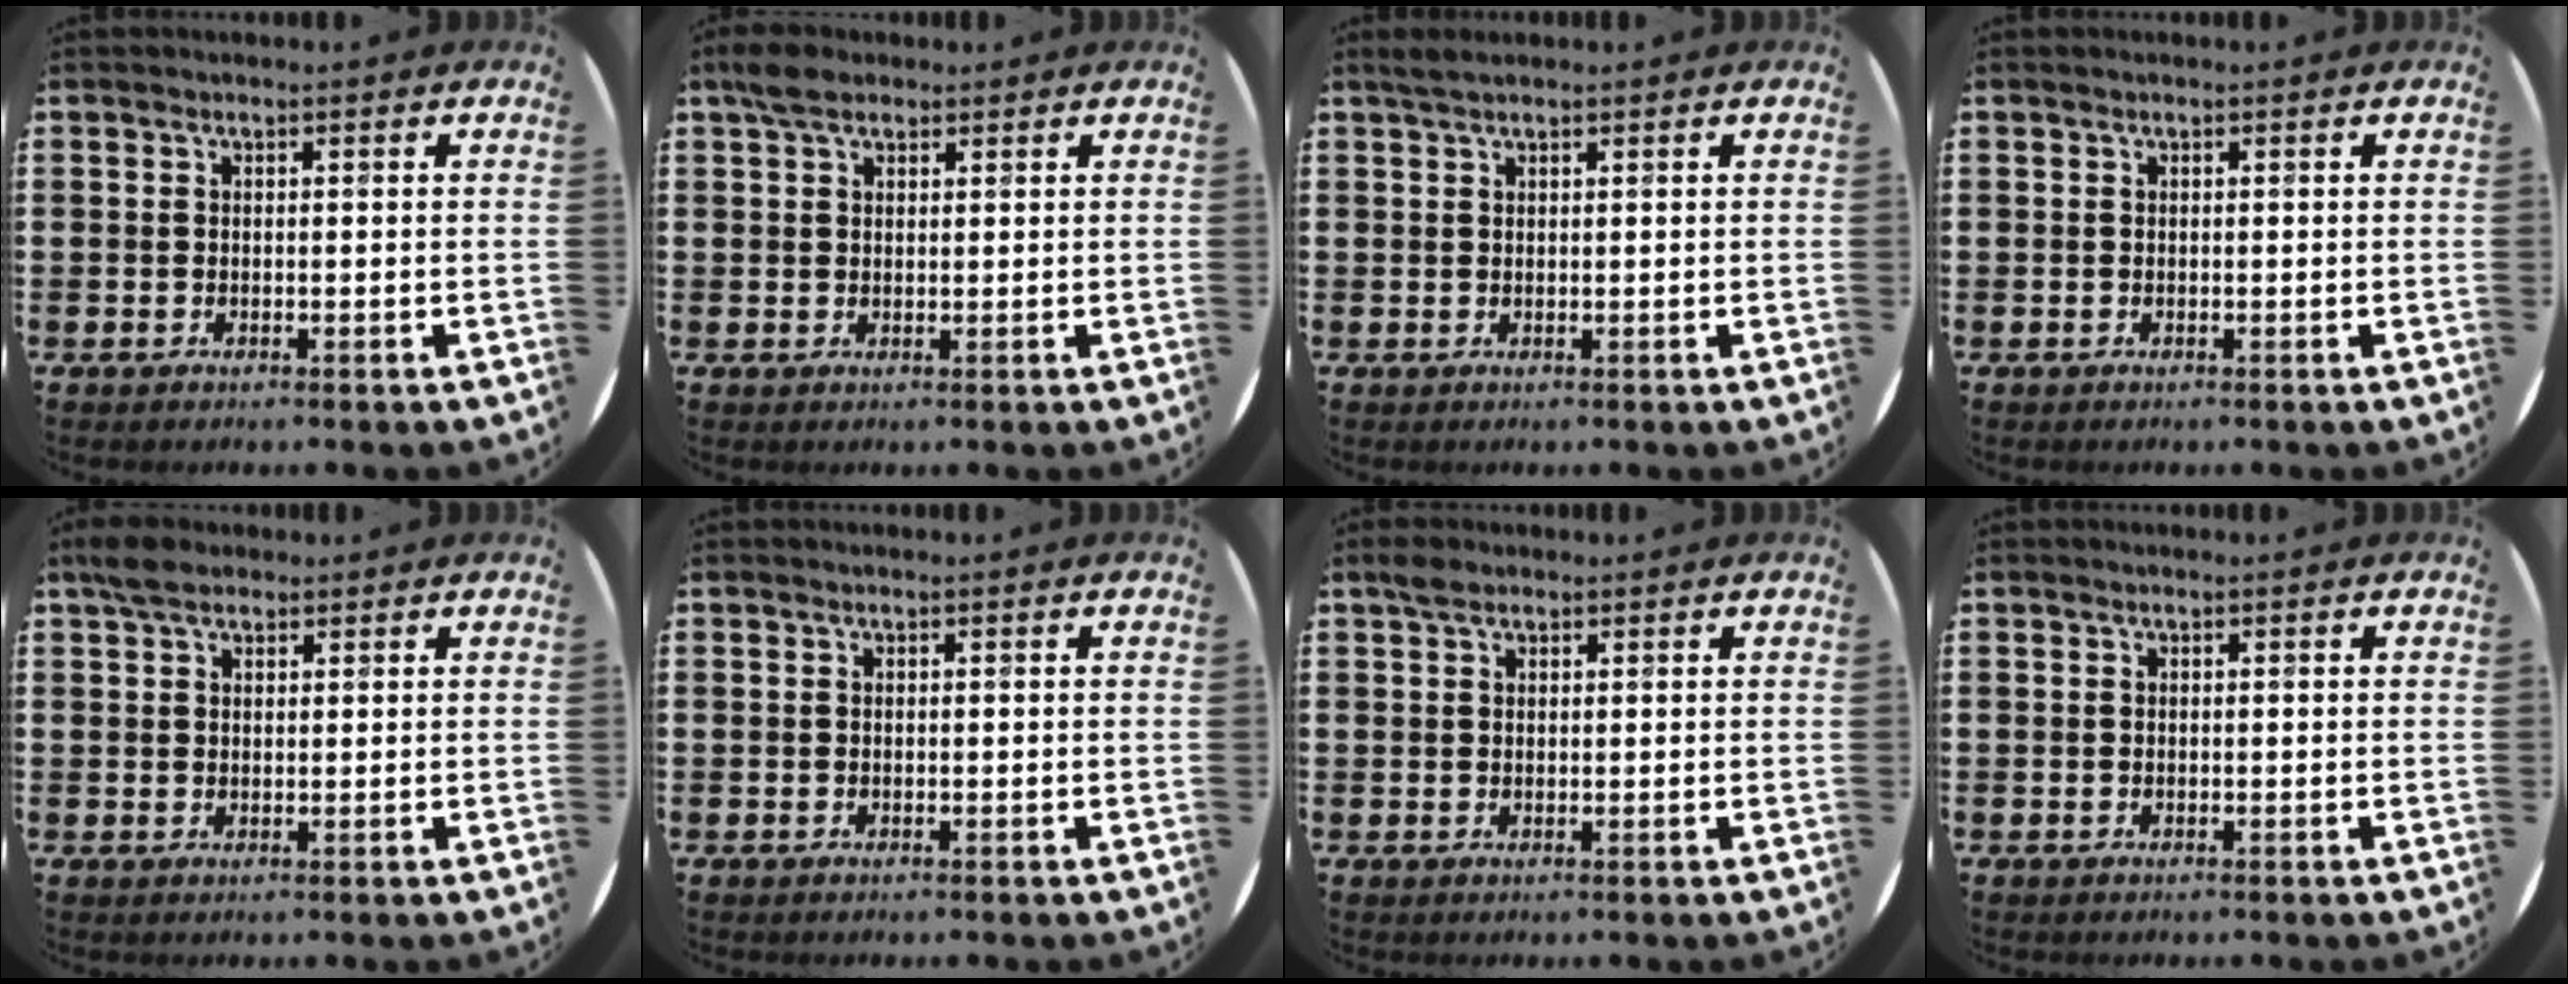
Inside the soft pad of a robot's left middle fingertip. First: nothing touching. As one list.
[{"total": 2.9, "force": [2.3, 1.3, 1.2], "torque": [-0.020, 0.005, 0.041]}, {"total": 1.3, "force": [1.2, 0.2, 0.6], "torque": [-0.013, 0.003, 0.021]}, {"total": 0.0}, {"total": 3.0, "force": [2.3, 1.3, 1.2], "torque": [-0.021, 0.005, 0.042]}, {"total": 0.0}, {"total": 1.6, "force": [1.3, 0.8, 0.6], "torque": [-0.005, 0.001, 0.022]}, {"total": 0.0}]